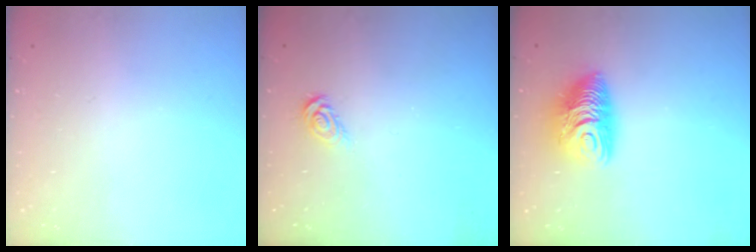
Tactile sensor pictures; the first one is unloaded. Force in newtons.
{"total": 3.6, "press": 3.6, "slide": 0.1}
{"total": 10.8, "press": 10.7, "slide": 1.1}